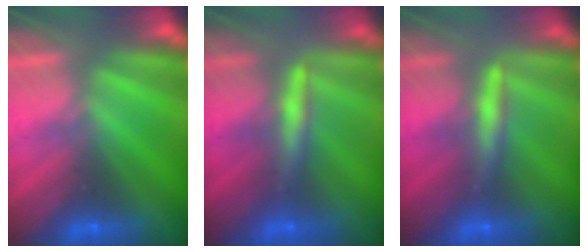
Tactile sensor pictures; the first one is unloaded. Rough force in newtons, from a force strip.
{"total": 2.4}
{"total": 2.4}